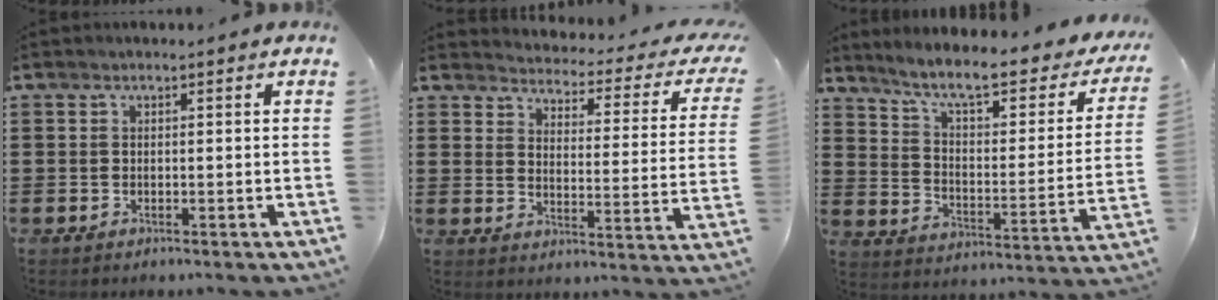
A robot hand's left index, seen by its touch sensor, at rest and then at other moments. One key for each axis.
{"total": 2.6, "fx": 2.5, "fy": 0.0, "fz": 0.7, "tx": -0.027, "ty": -0.033, "tz": 0.032}
{"total": 7.9, "fx": 6.1, "fy": 0.8, "fz": 5.0, "tx": -0.110, "ty": -0.042, "tz": 0.097}